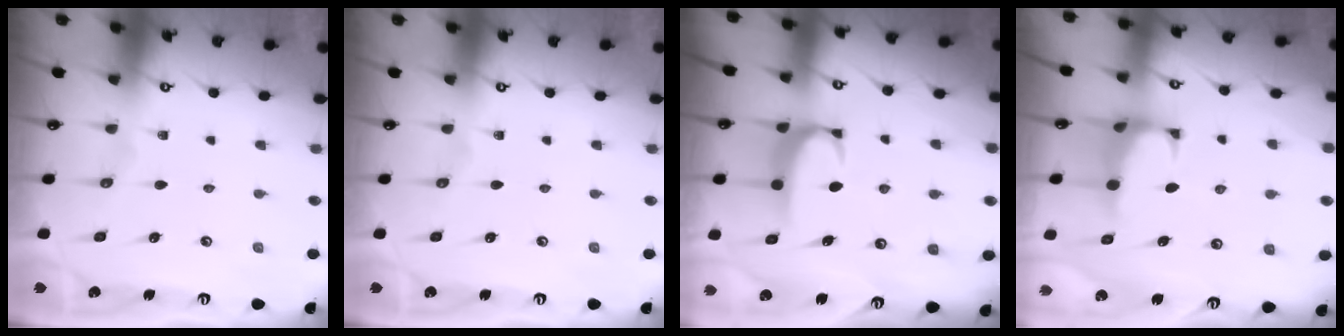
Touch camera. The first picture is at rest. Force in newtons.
{"total": 0.0}
{"total": 1.8, "press": 1.7, "slide": 0.4}
{"total": 1.4, "press": 1.3, "slide": 0.5}